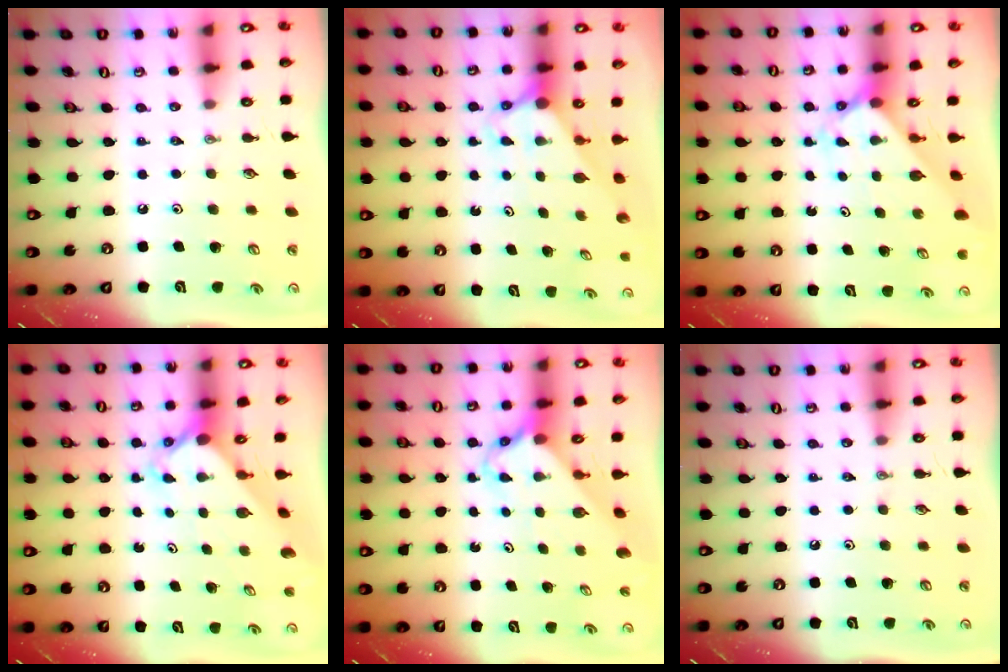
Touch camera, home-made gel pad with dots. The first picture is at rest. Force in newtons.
{"total": 2.9, "press": 2.9, "slide": 0.0}
{"total": 1.9, "press": 1.9, "slide": 0.1}
{"total": 2.2, "press": 2.2, "slide": 0.1}
{"total": 2.5, "press": 2.5, "slide": 0.2}
{"total": 0.0}